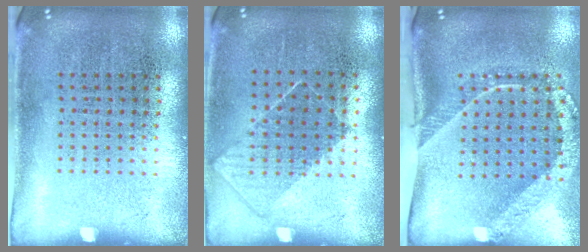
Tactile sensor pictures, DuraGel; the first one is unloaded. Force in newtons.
{"total": 0.8, "press": 0.7, "slide": 0.4}
{"total": 2.4, "press": 1.6, "slide": 1.8}